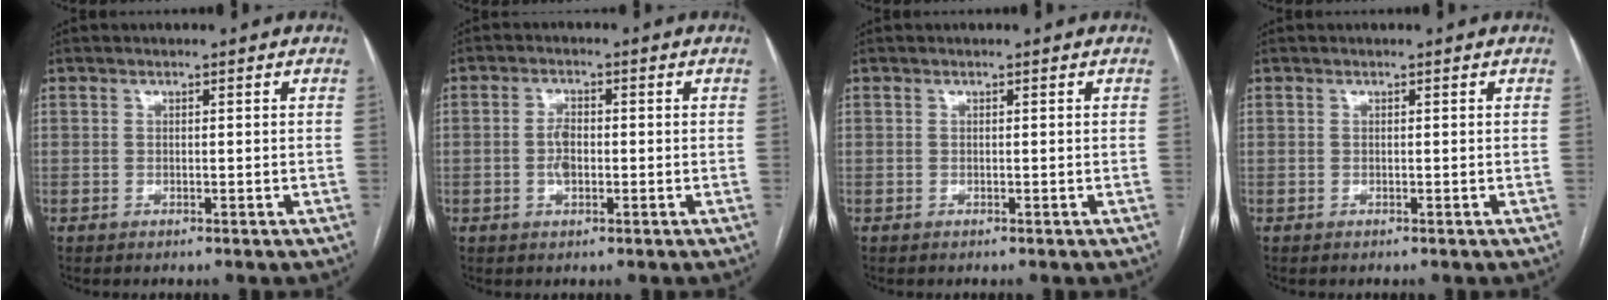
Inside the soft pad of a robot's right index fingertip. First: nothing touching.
{"total": 3.1, "force": [-0.5, 1.5, 2.6], "torque": [-0.053, 0.003, -0.011]}
{"total": 0.0}
{"total": 0.0}